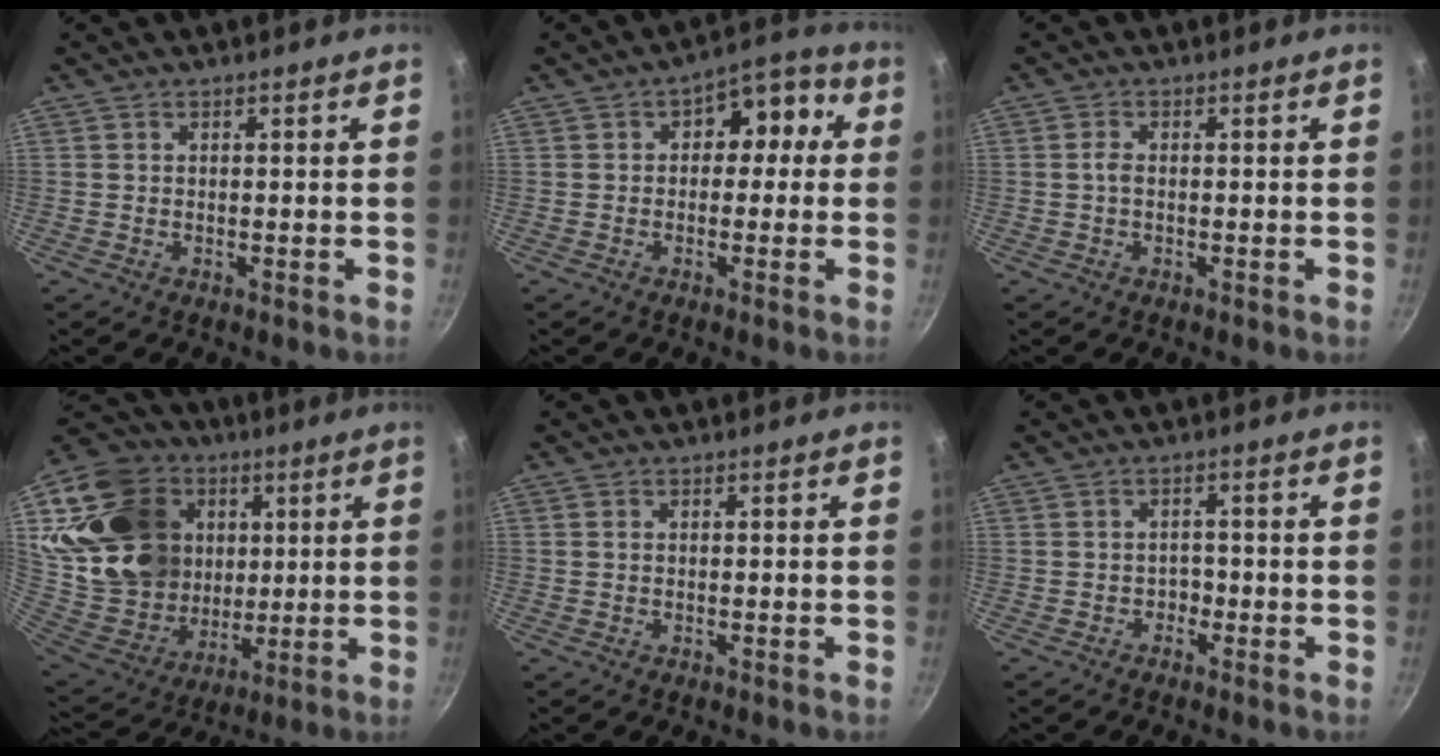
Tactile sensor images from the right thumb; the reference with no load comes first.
{"total": 8.3, "force": [1.1, 5.9, 5.7], "torque": [-0.022, 0.029, 0.001]}
{"total": 1.4, "force": [0.0, 0.8, 1.2], "torque": [-0.026, 0.004, -0.003]}
{"total": 27.3, "force": [8.4, 21.7, 14.2], "torque": [-0.248, -0.009, 0.173]}
{"total": 0.6, "force": [0.2, 0.4, 0.4], "torque": [-0.008, 0.001, 0.003]}
{"total": 1.4, "force": [-0.9, 1.0, 0.4], "torque": [0.009, 0.013, -0.013]}